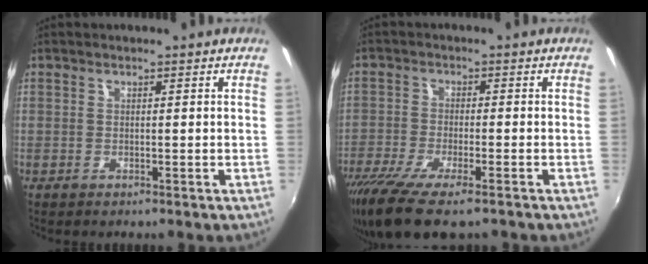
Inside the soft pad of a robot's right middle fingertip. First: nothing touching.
{"total": 12.3, "force": [-8.9, 3.0, 8.1], "torque": [-0.181, -0.050, -0.161]}